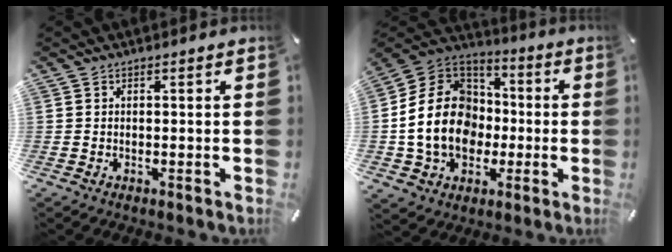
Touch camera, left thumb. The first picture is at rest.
{"total": 18.9, "force": [-3.0, 15.6, 10.2], "torque": [-0.217, 0.028, -0.053]}